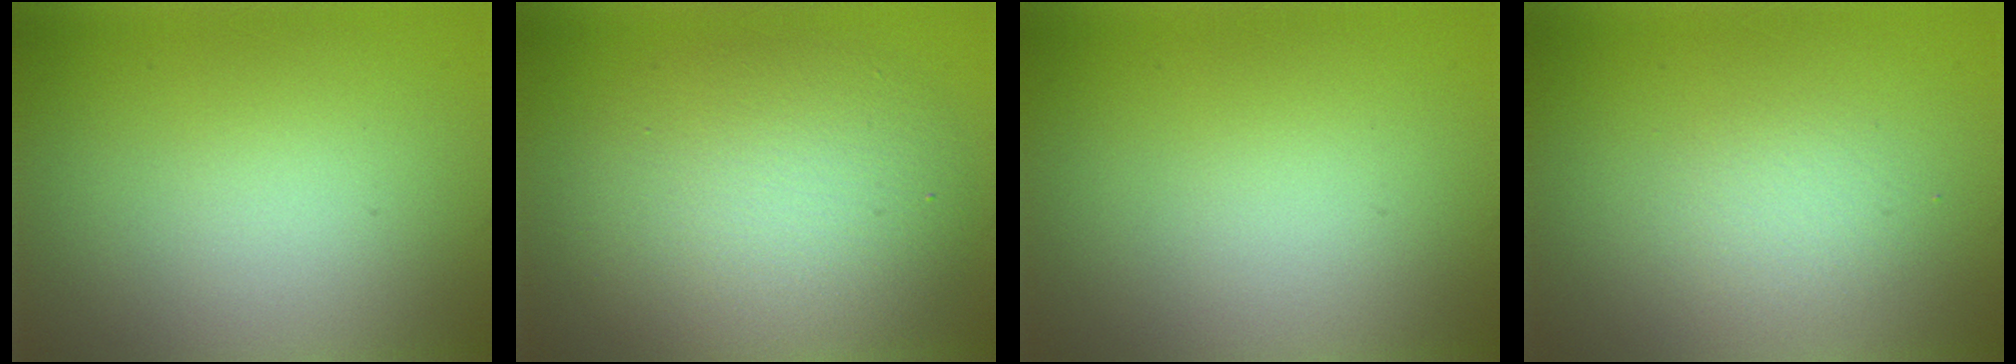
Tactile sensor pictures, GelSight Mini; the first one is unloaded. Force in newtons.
{"total": 7.3, "press": 7.3, "slide": 0.4}
{"total": 0.0}
{"total": 1.7, "press": 1.7, "slide": 0.2}